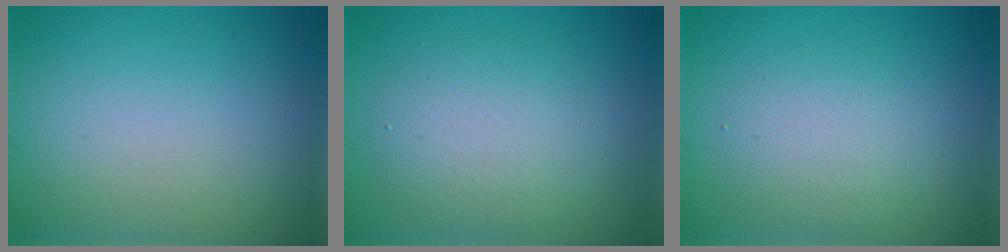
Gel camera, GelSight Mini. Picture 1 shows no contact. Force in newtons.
{"total": 4.2, "press": 4.2, "slide": 0.1}
{"total": 2.9, "press": 2.9, "slide": 0.2}